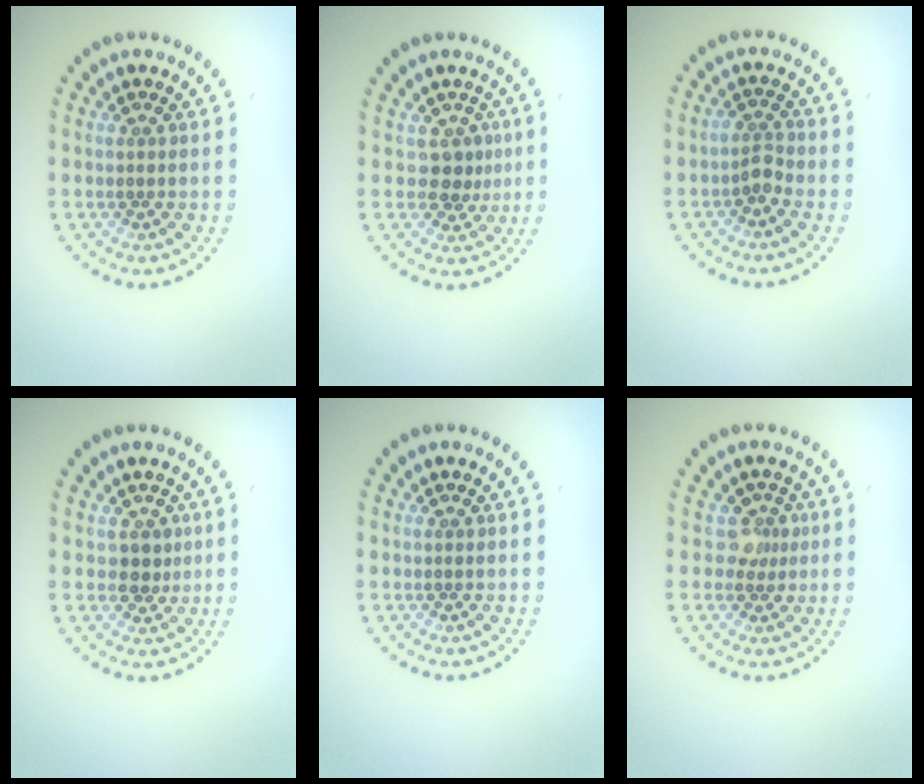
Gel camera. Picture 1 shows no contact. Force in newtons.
{"total": 2.2, "press": 1.6, "slide": 1.6}
{"total": 1.6, "press": 1.2, "slide": 1.1}
{"total": 1.9, "press": 1.6, "slide": 1.1}
{"total": 0.0}
{"total": 2.0, "press": 1.5, "slide": 1.3}